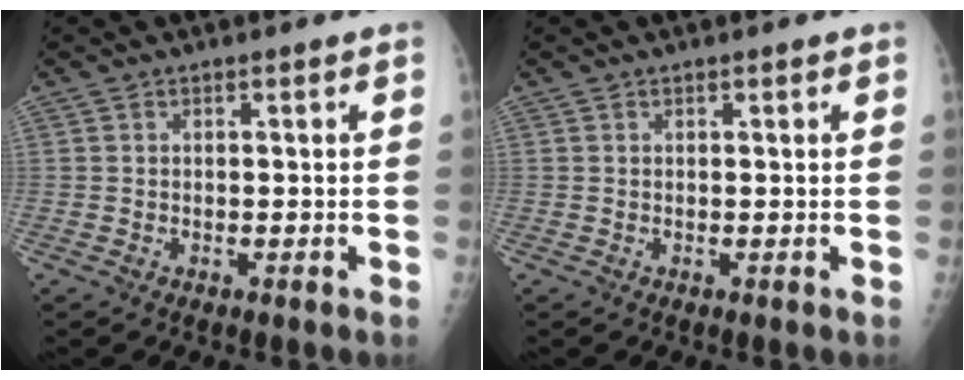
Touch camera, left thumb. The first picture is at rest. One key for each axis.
{"total": 0.5, "fx": 0.3, "fy": 0.0, "fz": 0.4, "tx": -0.006, "ty": 0.000, "tz": 0.005}